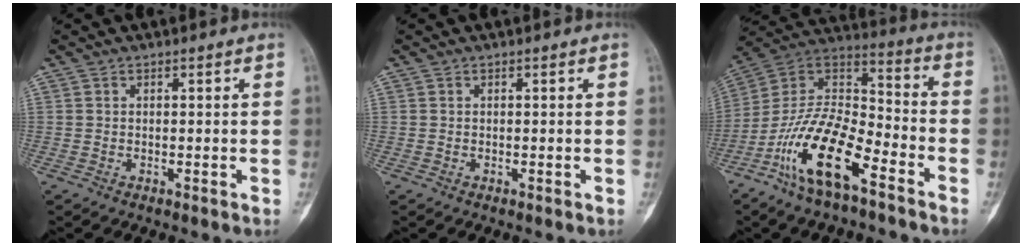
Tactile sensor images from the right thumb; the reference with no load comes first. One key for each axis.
{"total": 0.0}
{"total": 18.0, "fx": -10.0, "fy": 6.7, "fz": 13.3, "tx": -0.250, "ty": 0.072, "tz": -0.192}